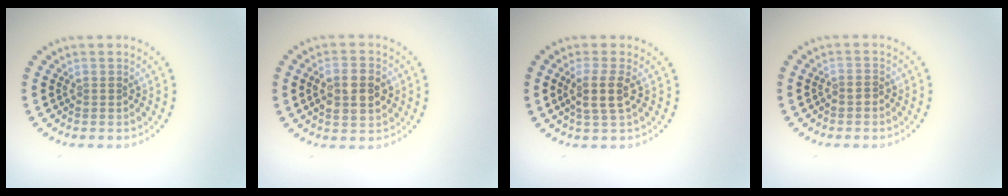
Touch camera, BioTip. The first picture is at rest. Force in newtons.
{"total": 4.2, "press": 4.2, "slide": 0.4}
{"total": 2.7, "press": 2.3, "slide": 1.5}
{"total": 0.8, "press": 0.5, "slide": 0.6}